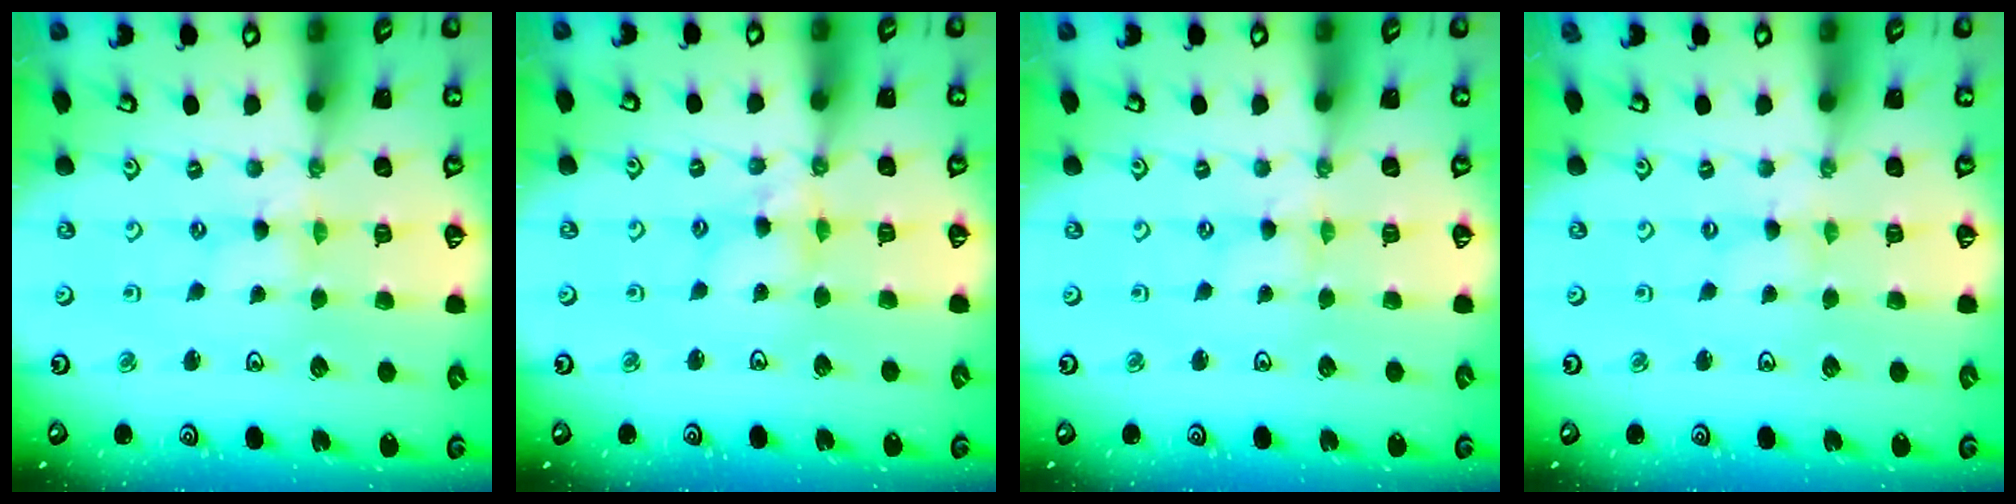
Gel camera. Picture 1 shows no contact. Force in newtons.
{"total": 6.5, "press": 6.5, "slide": 0.5}
{"total": 0.6, "press": 0.6, "slide": 0.1}
{"total": 1.3, "press": 1.3, "slide": 0.2}